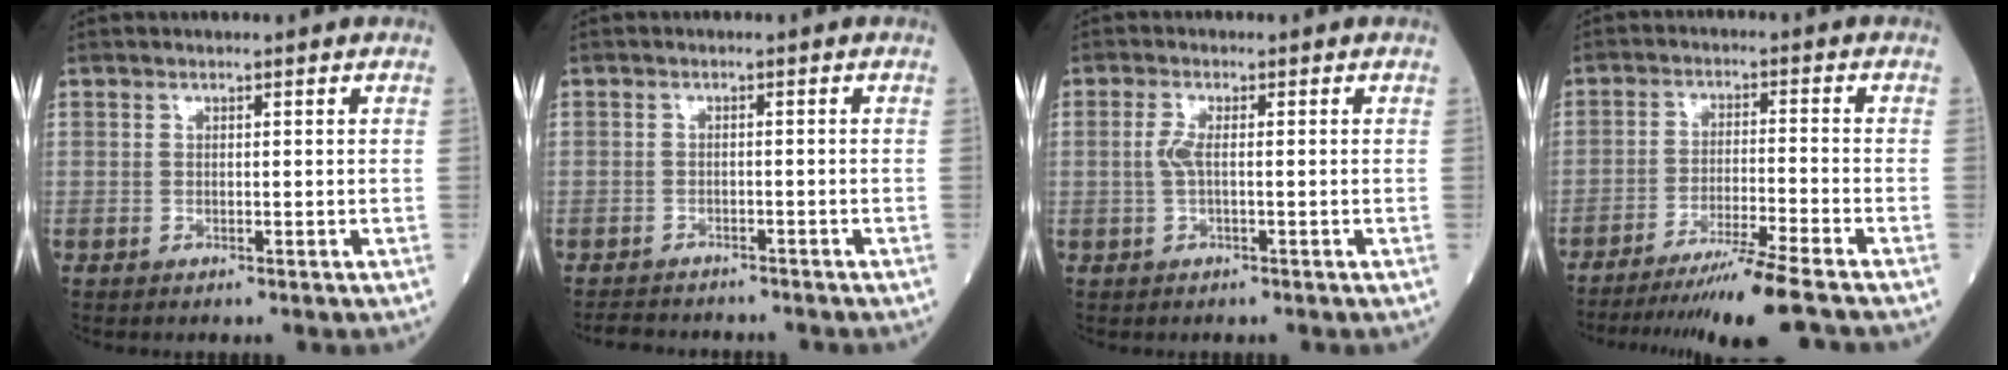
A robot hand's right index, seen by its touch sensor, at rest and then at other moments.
{"total": 5.0, "force": [-4.7, 1.6, 0.9], "torque": [-0.012, -0.007, -0.072]}
{"total": 2.3, "force": [0.0, 0.5, 2.2], "torque": [-0.055, -0.001, -0.003]}
{"total": 10.8, "force": [-9.0, -2.2, 5.5], "torque": [-0.079, -0.031, -0.151]}